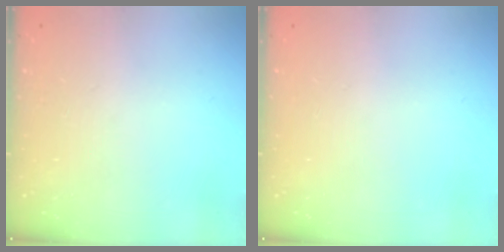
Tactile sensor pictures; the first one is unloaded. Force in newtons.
{"total": 0.0}